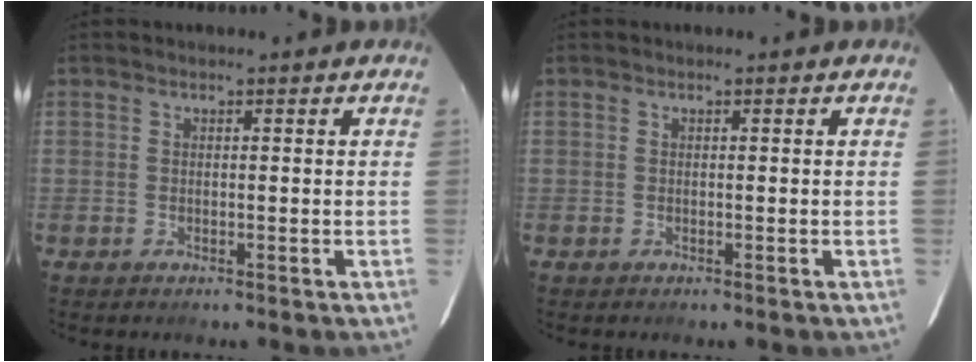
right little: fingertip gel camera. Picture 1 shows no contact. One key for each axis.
{"total": 0.0}